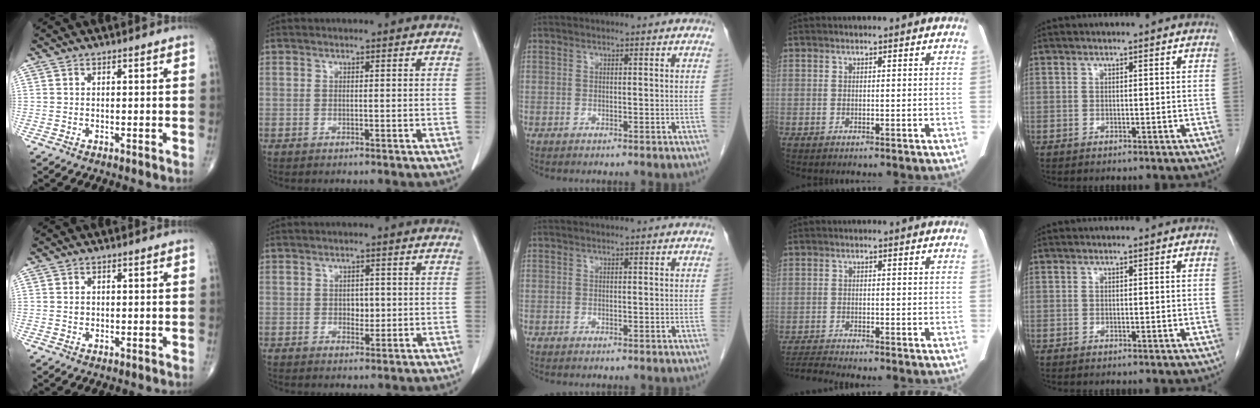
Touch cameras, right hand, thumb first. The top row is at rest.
{"thumb": {"total": 1.1, "force": [0.1, 0.9, 0.6], "torque": [-0.009, 0.001, 0.002]}, "index": {"total": 2.1, "force": [-0.1, 1.5, 1.5], "torque": [-0.020, 0.001, 0.002]}, "ring": {"total": 3.1, "force": [-2.9, -1.0, 0.2], "torque": [-0.015, -0.022, -0.056]}}